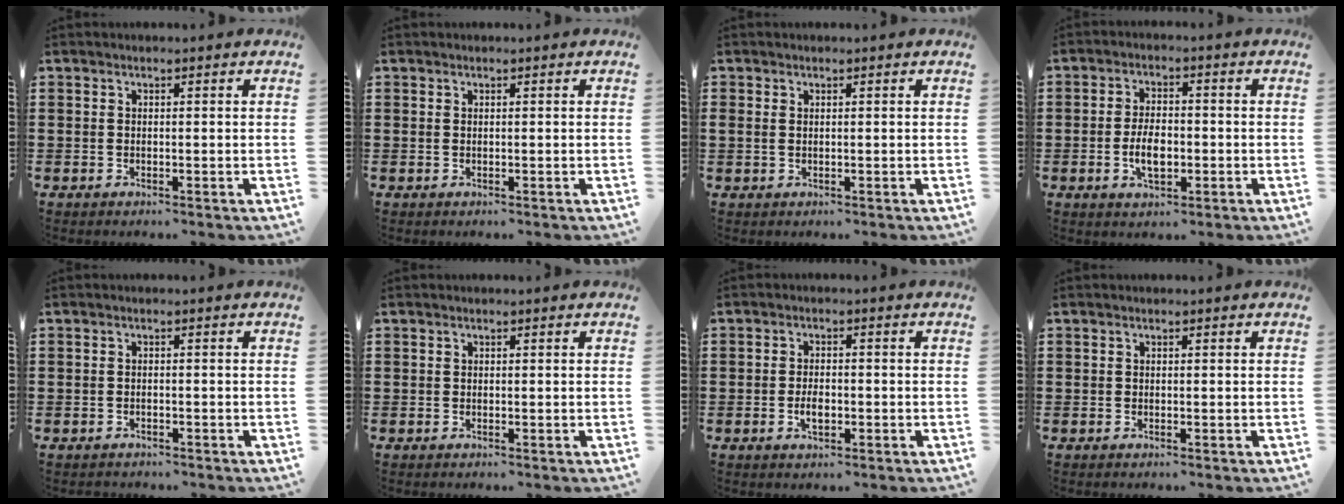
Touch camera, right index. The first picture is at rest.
{"total": 0.0}
{"total": 0.8, "force": [0.3, 0.4, 0.6], "torque": [-0.014, 0.003, 0.005]}
{"total": 5.2, "force": [-1.1, 2.7, 4.3], "torque": [-0.082, 0.000, -0.023]}
{"total": 0.8, "force": [-0.7, 0.3, 0.0], "torque": [-0.002, 0.001, -0.016]}
{"total": 0.0}
{"total": 2.9, "force": [-0.7, 1.4, 2.4], "torque": [-0.053, 0.001, -0.016]}
{"total": 0.0}